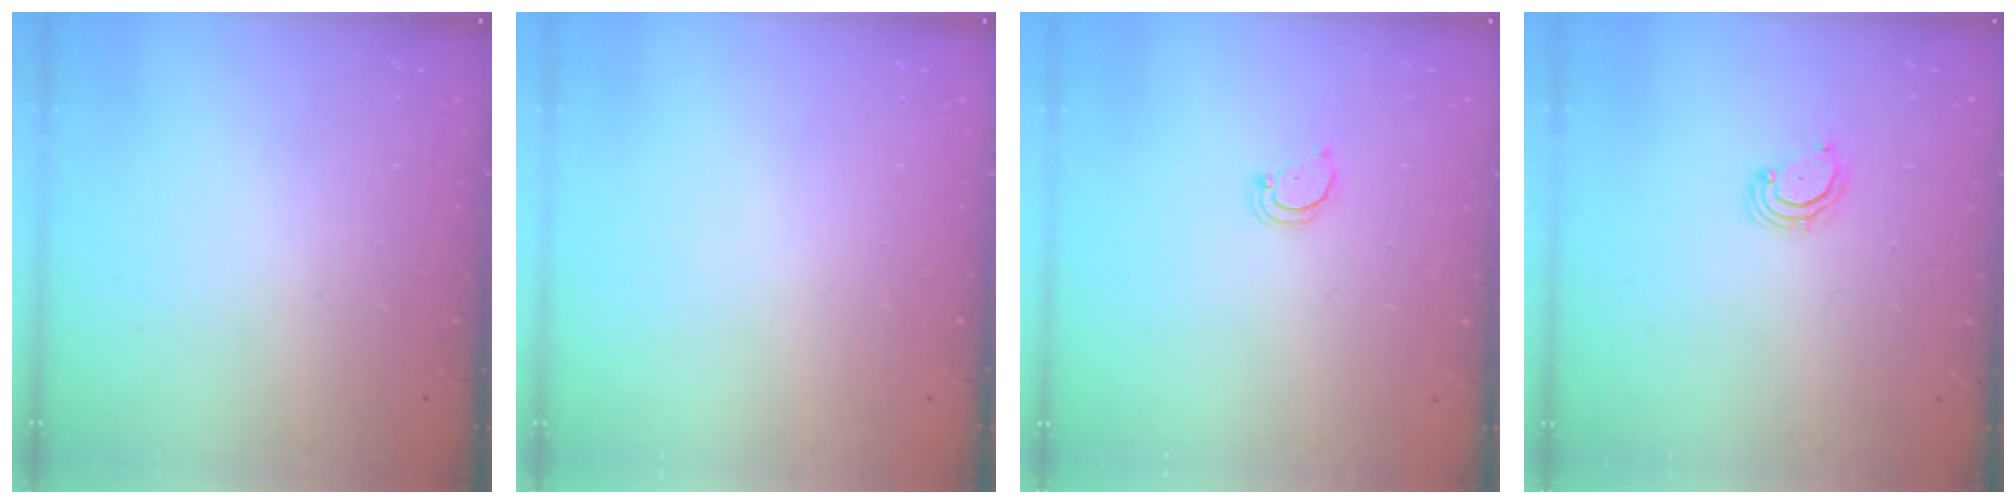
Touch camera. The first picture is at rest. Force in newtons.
{"total": 0.0}
{"total": 1.6, "press": 1.6, "slide": 0.1}
{"total": 2.6, "press": 2.6, "slide": 0.3}